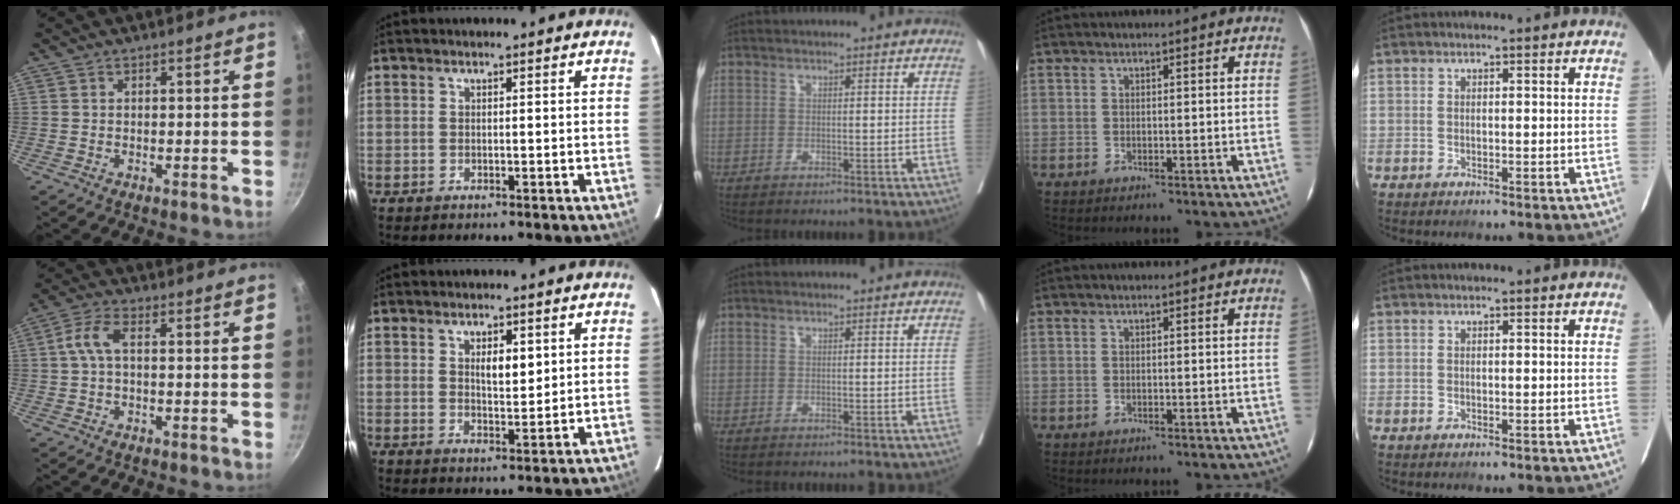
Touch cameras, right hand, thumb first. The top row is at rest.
{"thumb": {"total": 5.2, "force": [0.4, 2.8, 4.4], "torque": [-0.093, 0.018, 0.003]}, "index": {"total": 3.7, "force": [1.4, 1.4, 3.2], "torque": [-0.053, -0.001, 0.025]}}